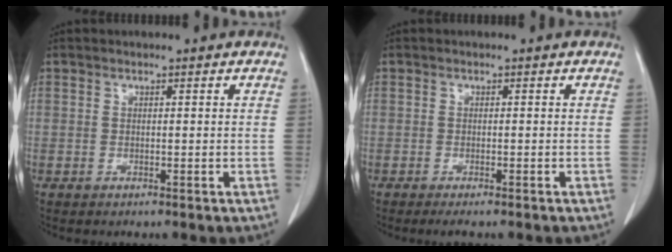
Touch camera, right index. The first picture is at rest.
{"total": 3.2, "force": [-2.6, 0.4, 1.8], "torque": [-0.018, -0.006, -0.032]}